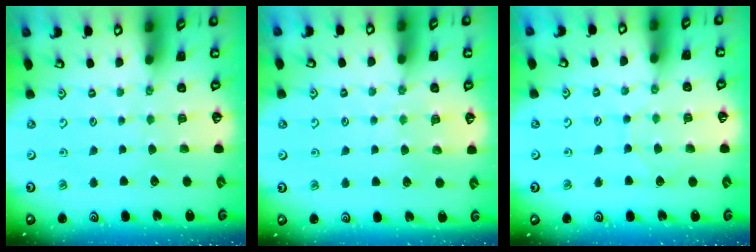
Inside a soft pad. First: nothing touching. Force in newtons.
{"total": 5.6, "press": 5.6, "slide": 0.6}
{"total": 5.4, "press": 5.4, "slide": 0.6}